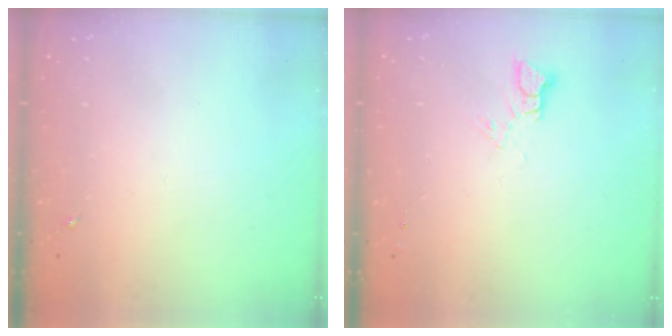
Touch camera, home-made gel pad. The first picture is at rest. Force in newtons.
{"total": 3.4, "press": 3.4, "slide": 0.1}